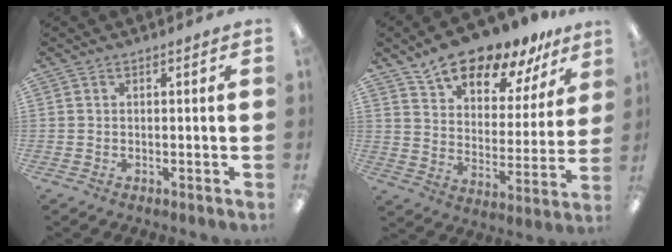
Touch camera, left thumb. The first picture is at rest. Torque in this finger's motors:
{"motor_torque": [1.93, 1.96, 1.35, -1.42, 0.05]}